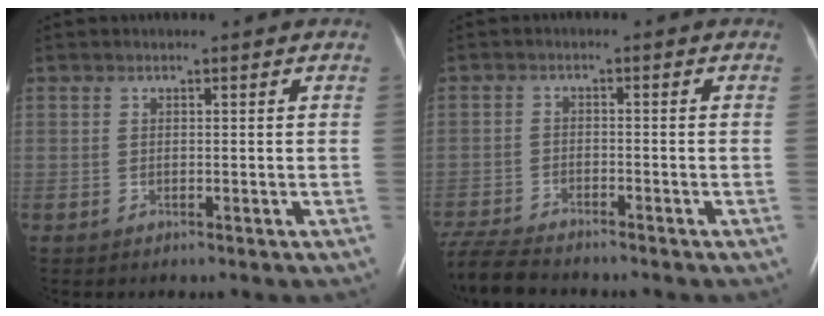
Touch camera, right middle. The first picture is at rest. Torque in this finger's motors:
{"motor_torque": [0.34, -0.37, 0.01, 0.01]}